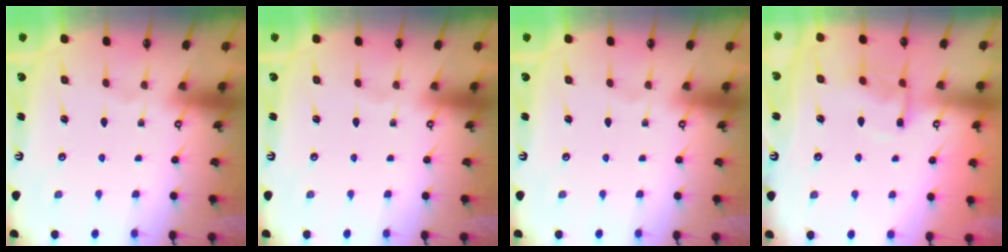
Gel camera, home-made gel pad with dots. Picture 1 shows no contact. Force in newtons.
{"total": 0.0}
{"total": 0.0}
{"total": 8.9, "press": 8.9, "slide": 0.8}